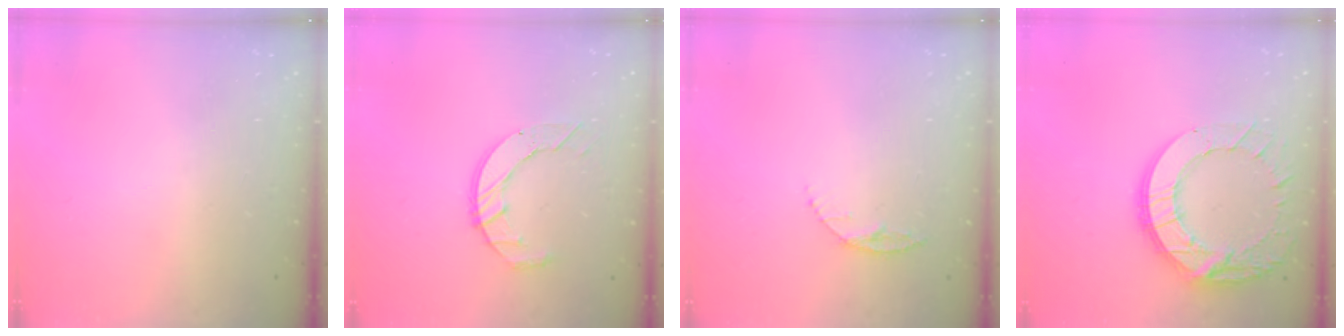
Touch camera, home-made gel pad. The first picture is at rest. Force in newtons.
{"total": 8.6, "press": 8.5, "slide": 0.8}
{"total": 5.5, "press": 5.5, "slide": 0.7}
{"total": 18.2, "press": 18.1, "slide": 1.6}